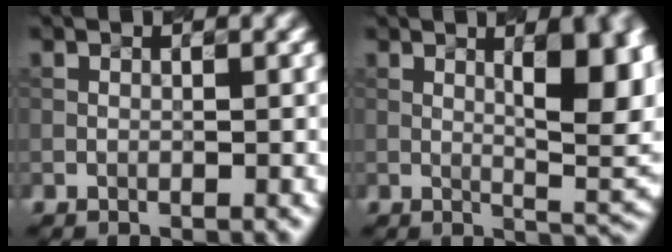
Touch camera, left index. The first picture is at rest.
{"total": 9.0, "force": [1.7, 3.0, 8.3], "torque": [-0.099, 0.002, 0.033]}